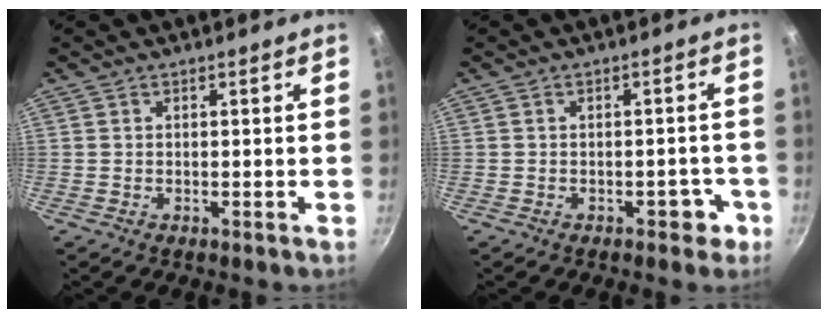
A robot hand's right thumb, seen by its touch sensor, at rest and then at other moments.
{"total": 3.7, "force": [-1.8, 2.3, 2.2], "torque": [-0.004, 0.026, -0.013]}